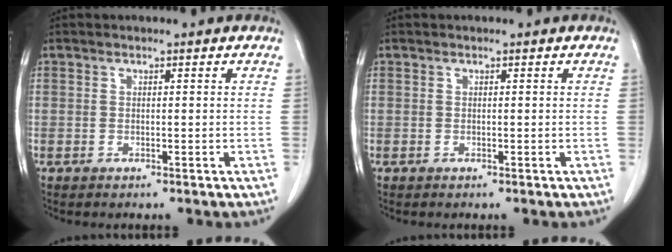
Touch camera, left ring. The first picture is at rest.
{"total": 0.0}